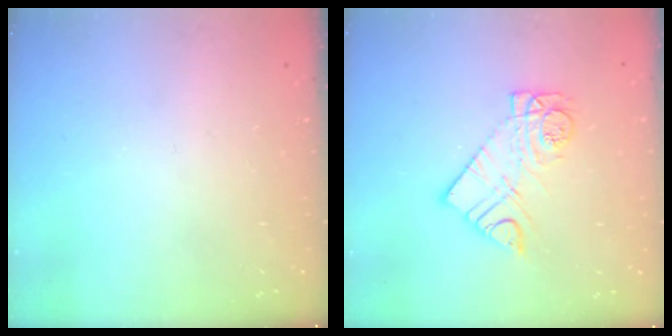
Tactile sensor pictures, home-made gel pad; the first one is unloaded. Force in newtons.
{"total": 10.5, "press": 10.4, "slide": 0.9}